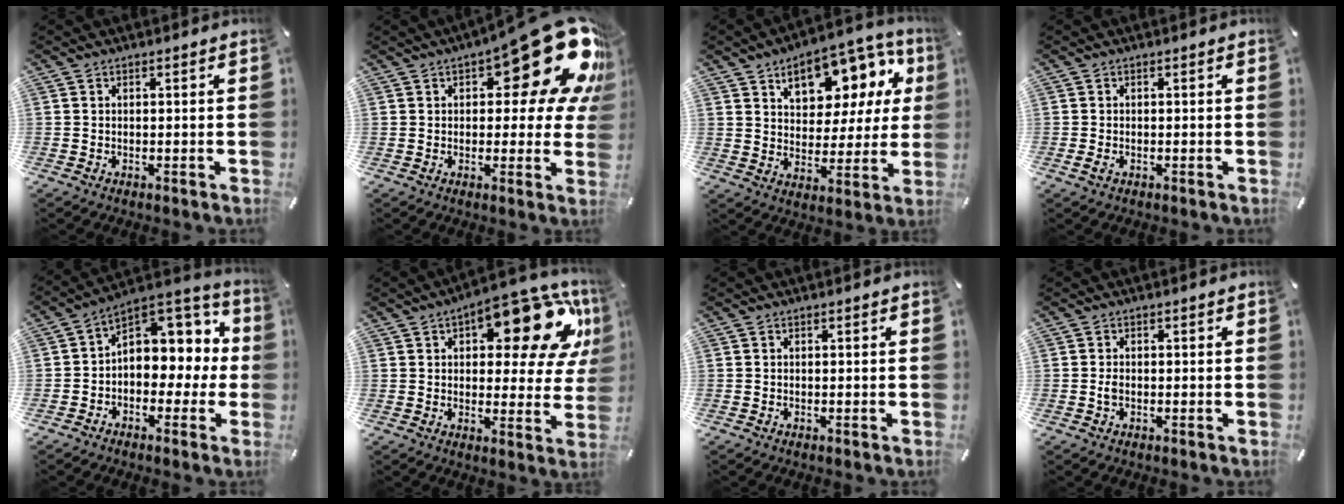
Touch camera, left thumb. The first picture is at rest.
{"total": 22.8, "force": [11.0, 8.9, 17.9], "torque": [-0.220, -0.074, 0.177]}
{"total": 14.6, "force": [8.3, 8.9, 8.0], "torque": [-0.115, -0.049, 0.140]}
{"total": 1.1, "force": [-0.5, 0.6, 0.8], "torque": [-0.021, -0.003, -0.009]}
{"total": 9.2, "force": [2.5, 7.5, 4.8], "torque": [-0.055, -0.025, 0.047]}
{"total": 18.3, "force": [9.3, 8.5, 13.2], "torque": [-0.154, -0.062, 0.148]}
{"total": 0.0}
{"total": 1.5, "force": [-0.3, 0.9, 1.1], "torque": [-0.028, 0.000, -0.009]}